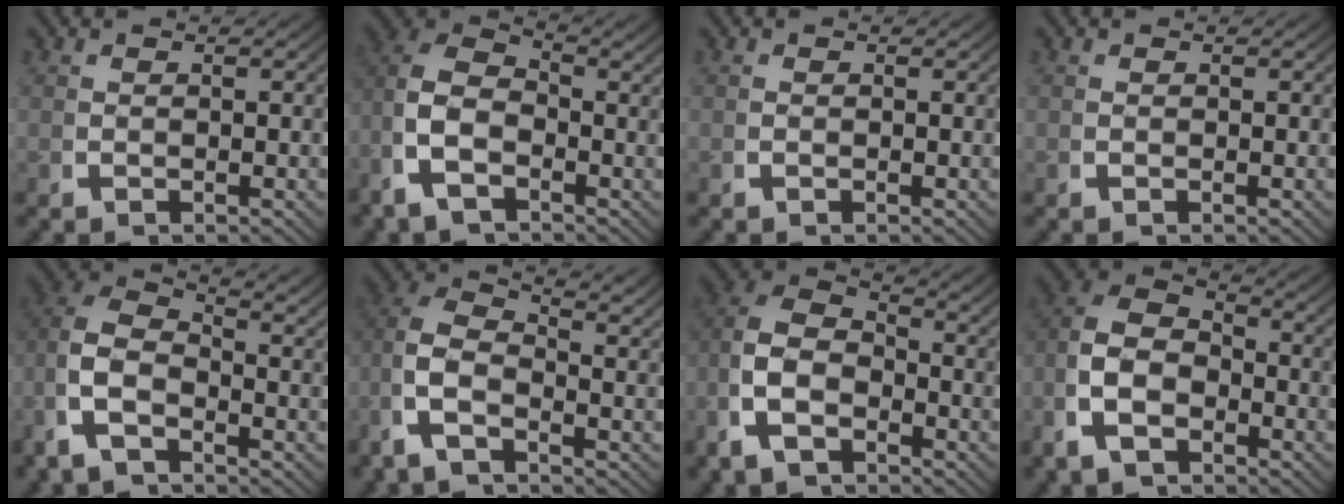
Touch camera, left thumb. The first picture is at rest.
{"total": 6.9, "force": [-0.3, 4.8, 4.9], "torque": [-0.111, -0.012, -0.011]}
{"total": 0.0}
{"total": 0.0}
{"total": 5.9, "force": [0.1, 3.9, 4.4], "torque": [-0.102, -0.011, -0.009]}
{"total": 5.4, "force": [0.3, 3.2, 4.4], "torque": [-0.109, -0.014, -0.004]}
{"total": 7.6, "force": [-0.4, 5.5, 5.2], "torque": [-0.117, -0.016, -0.009]}
{"total": 8.3, "force": [-0.3, 6.2, 5.5], "torque": [-0.120, -0.013, -0.009]}